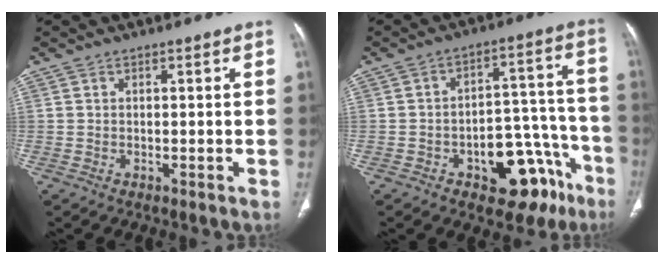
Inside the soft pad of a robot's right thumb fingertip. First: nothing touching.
{"total": 16.2, "force": [-8.4, 8.9, 10.7], "torque": [-0.088, 0.078, -0.106]}